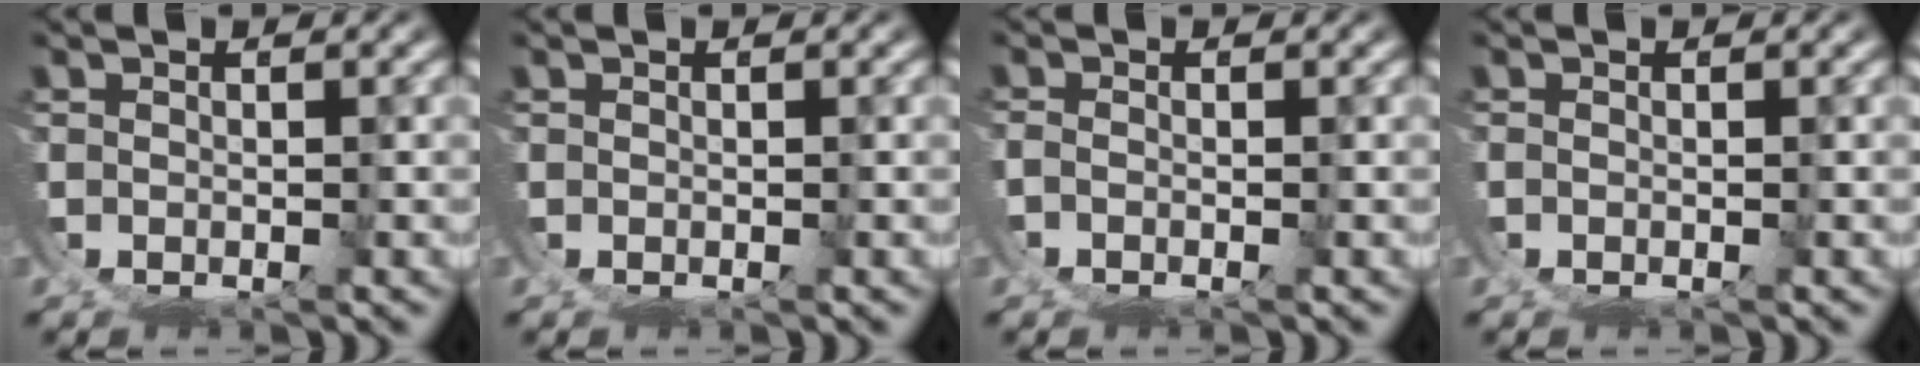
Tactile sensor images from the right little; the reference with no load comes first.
{"total": 0.0}
{"total": 1.1, "force": [-0.5, -0.8, 0.5], "torque": [0.000, 0.000, -0.008]}
{"total": 0.7, "force": [-0.1, -0.7, 0.1], "torque": [0.006, 0.002, -0.002]}